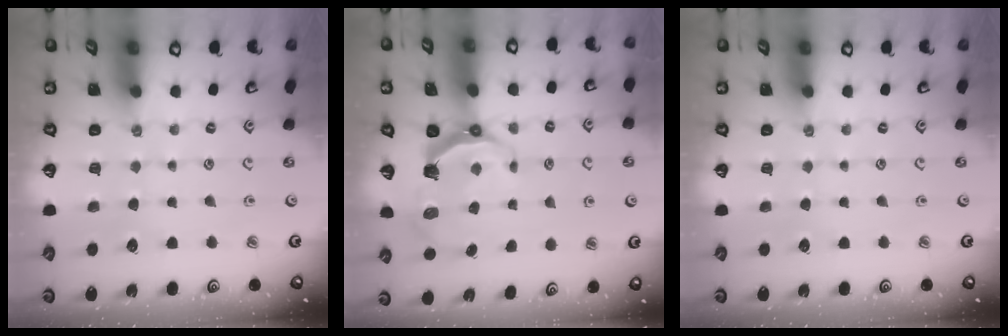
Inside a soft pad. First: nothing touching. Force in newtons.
{"total": 6.5, "press": 4.9, "slide": 4.2}
{"total": 0.0}